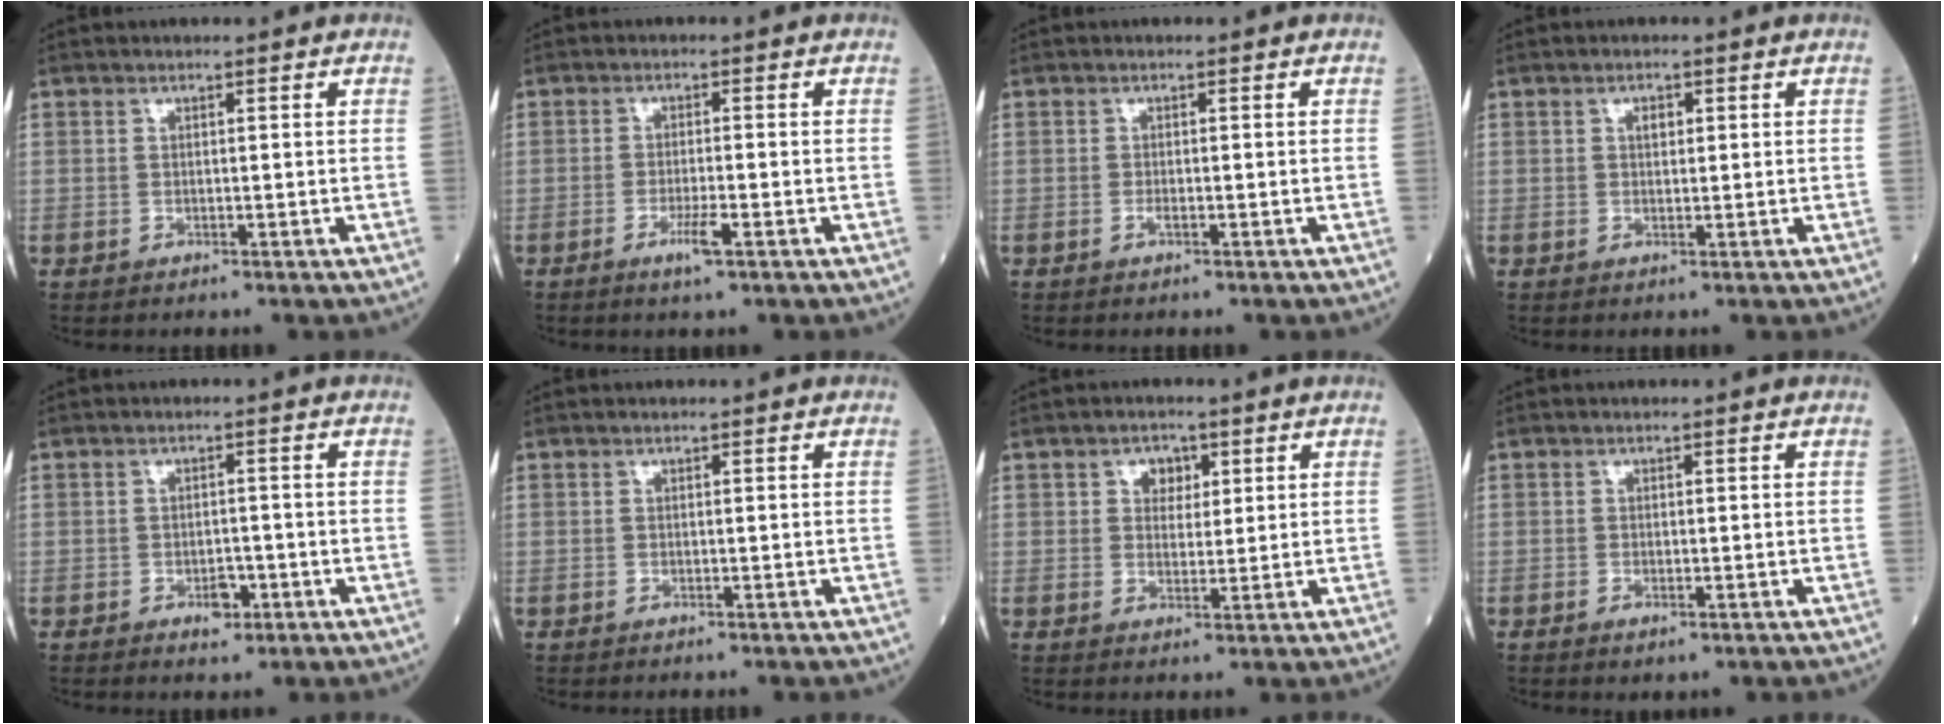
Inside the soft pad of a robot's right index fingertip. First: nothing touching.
{"total": 3.0, "force": [-1.5, 0.1, 2.6], "torque": [-0.052, -0.005, -0.025]}
{"total": 0.6, "force": [-0.3, 0.1, 0.5], "torque": [-0.013, 0.000, -0.005]}
{"total": 1.4, "force": [0.5, 0.8, 1.1], "torque": [-0.017, 0.000, 0.008]}
{"total": 2.5, "force": [-1.2, 1.5, 1.6], "torque": [-0.020, 0.005, -0.010]}
{"total": 0.0}
{"total": 3.2, "force": [1.4, 2.4, 1.7], "torque": [-0.021, 0.006, 0.021]}
{"total": 1.4, "force": [-0.7, 0.6, 1.1], "torque": [-0.018, -0.002, -0.005]}